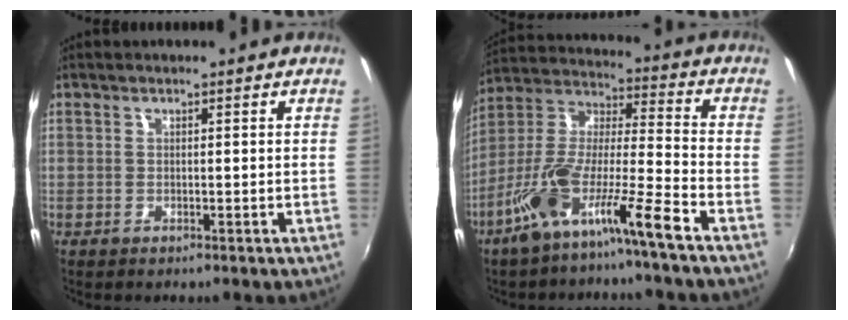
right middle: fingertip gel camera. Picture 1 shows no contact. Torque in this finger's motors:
{"motor_torque": [1.07, -1.06, 0.37, 0.21]}